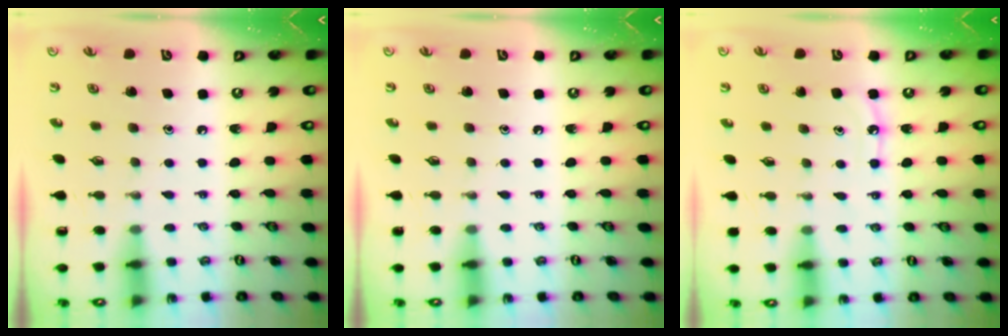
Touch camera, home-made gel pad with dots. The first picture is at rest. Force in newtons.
{"total": 0.0}
{"total": 6.8, "press": 6.8, "slide": 0.5}